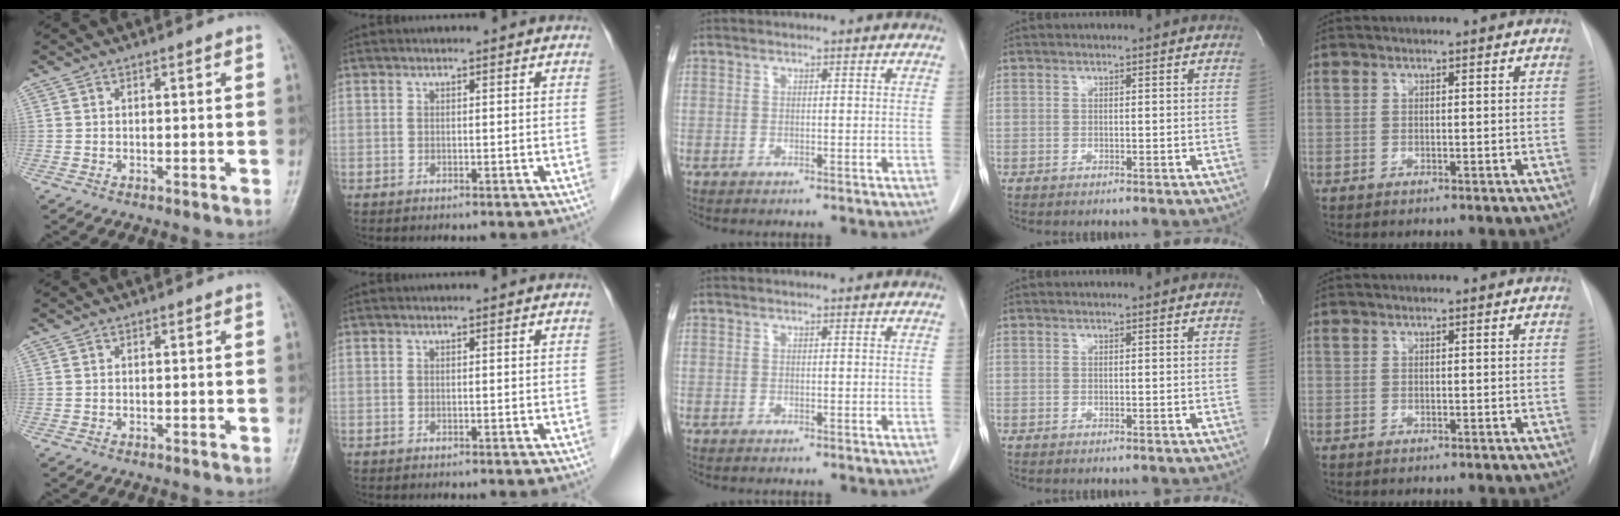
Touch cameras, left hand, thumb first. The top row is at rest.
{}